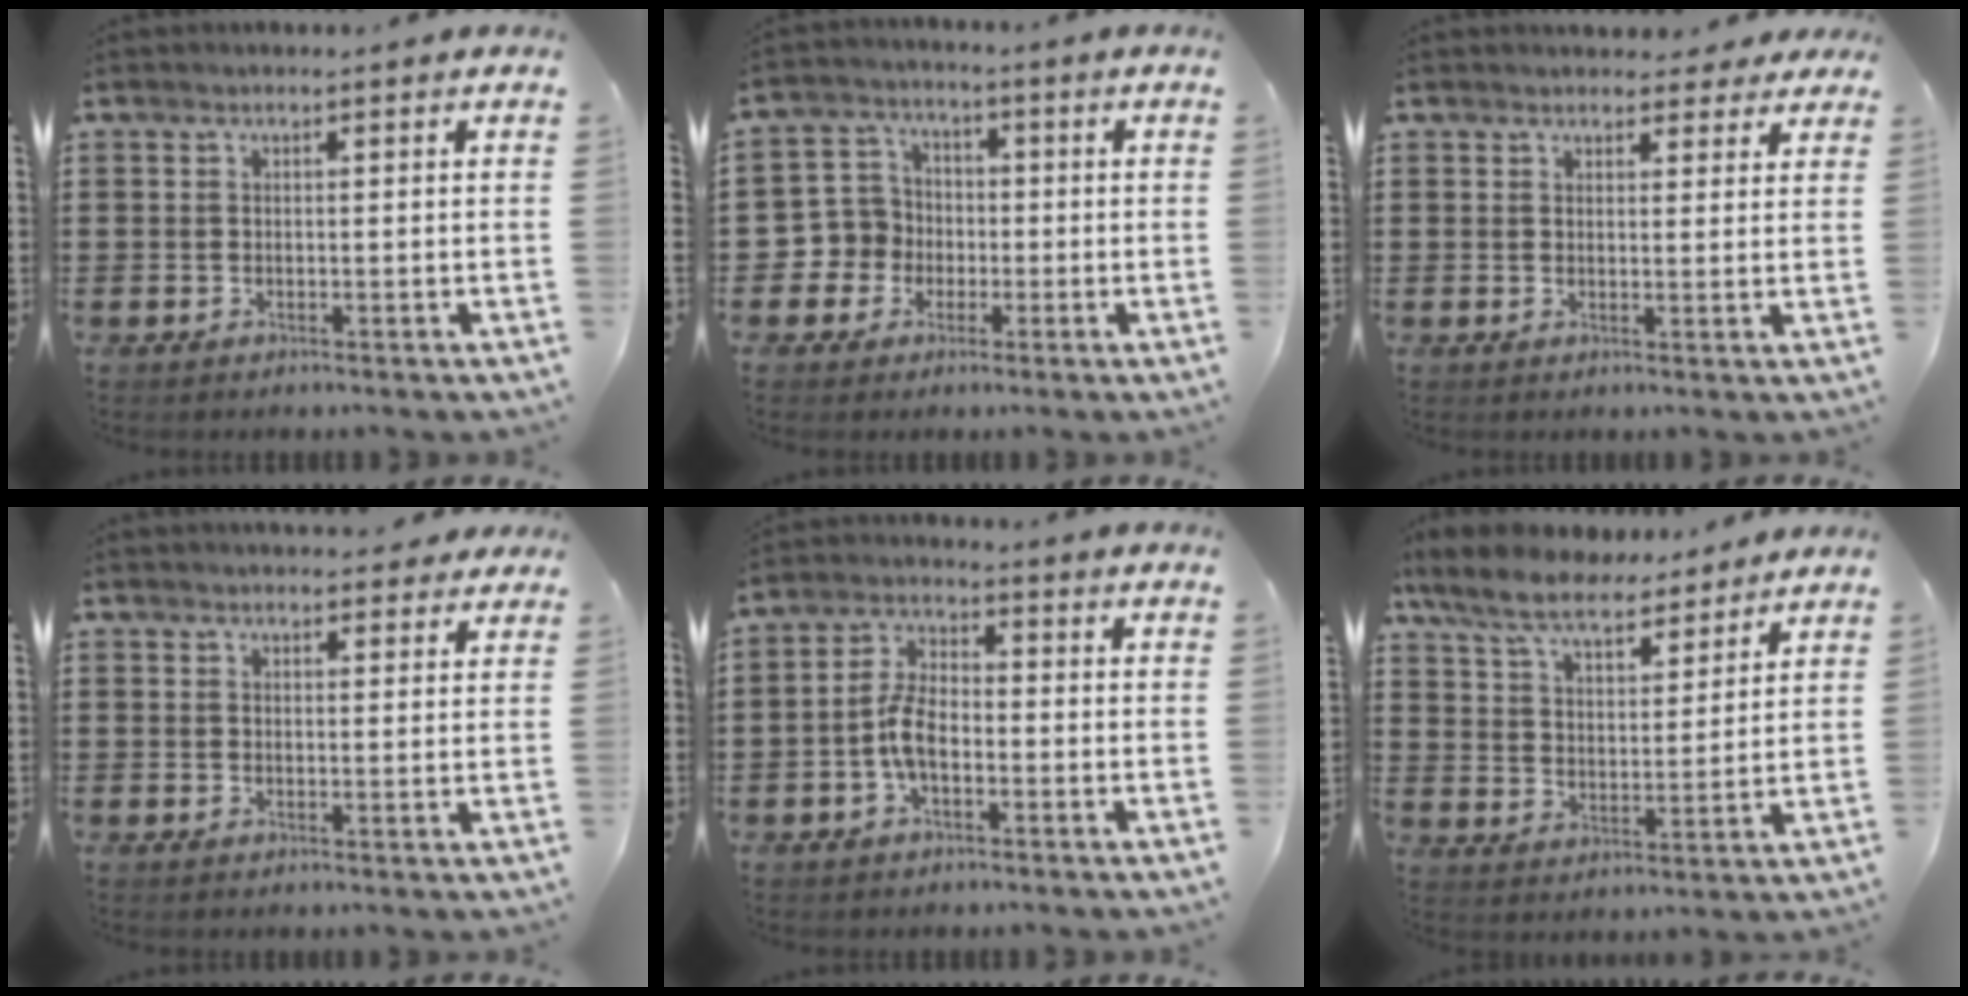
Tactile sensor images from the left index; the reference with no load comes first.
{"total": 5.9, "force": [-1.3, 5.8, 0.4], "torque": [-0.056, 0.003, -0.031]}
{"total": 3.0, "force": [2.6, 1.2, 0.7], "torque": [-0.006, -0.006, 0.045]}
{"total": 2.6, "force": [2.5, 0.7, 0.4], "torque": [-0.007, -0.005, 0.045]}
{"total": 6.3, "force": [-1.7, 3.1, 5.2], "torque": [-0.124, 0.001, -0.040]}
{"total": 8.0, "force": [7.2, 1.6, 3.2], "torque": [-0.090, -0.029, 0.129]}